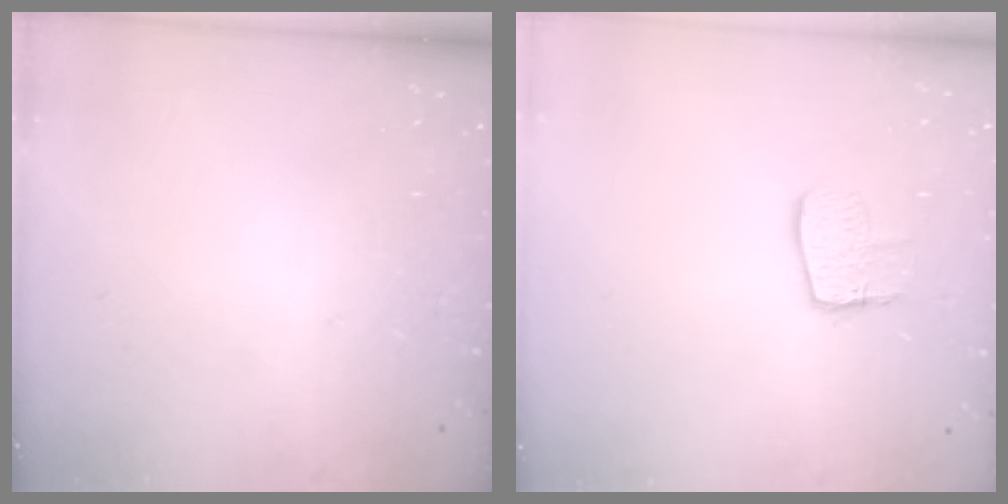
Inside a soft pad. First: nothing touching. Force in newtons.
{"total": 8.0, "press": 8.0, "slide": 0.5}